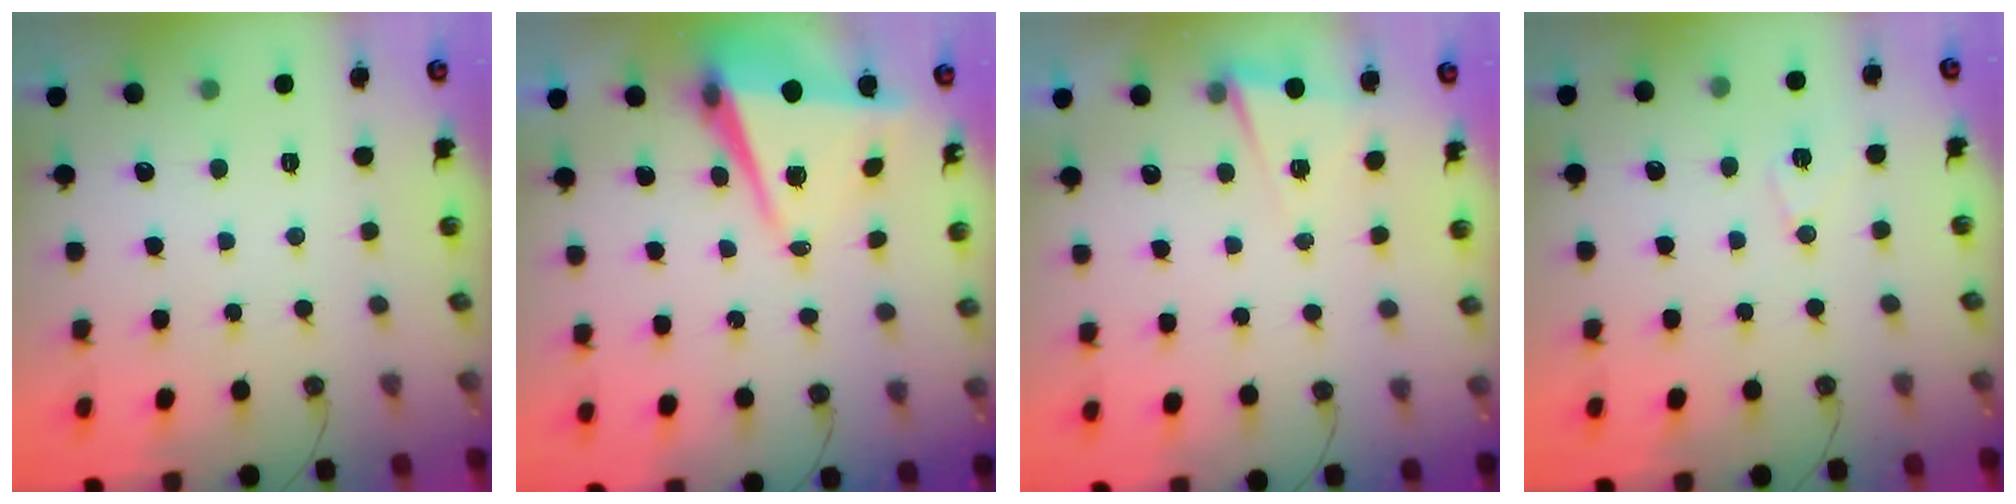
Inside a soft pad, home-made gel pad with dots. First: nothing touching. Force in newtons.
{"total": 7.8, "press": 7.3, "slide": 2.9}
{"total": 3.0, "press": 2.8, "slide": 0.9}
{"total": 6.8, "press": 6.7, "slide": 1.4}